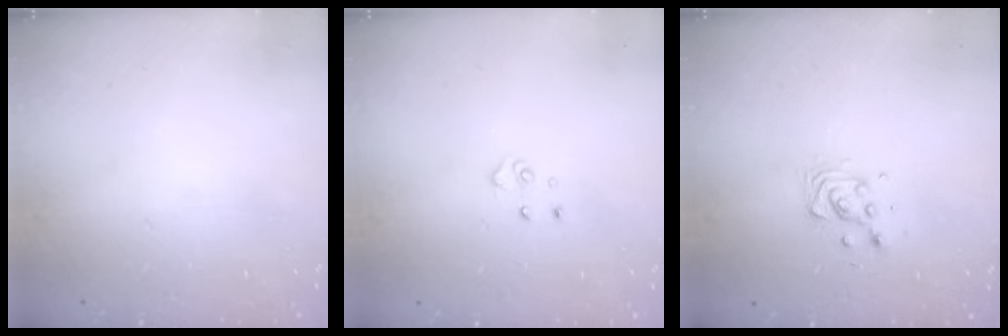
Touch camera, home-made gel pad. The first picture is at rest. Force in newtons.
{"total": 4.5, "press": 4.4, "slide": 0.5}
{"total": 7.3, "press": 7.1, "slide": 2.0}